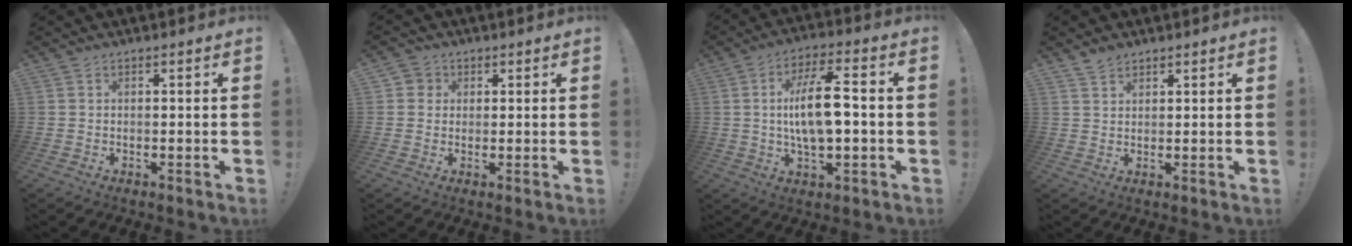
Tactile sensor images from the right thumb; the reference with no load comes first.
{"total": 3.2, "force": [0.7, 3.1, 0.7], "torque": [-0.011, 0.001, 0.014]}
{"total": 13.6, "force": [-0.1, 5.3, 12.5], "torque": [-0.220, 0.003, -0.011]}
{"total": 2.8, "force": [2.4, 1.3, 0.6], "torque": [-0.001, -0.017, 0.044]}